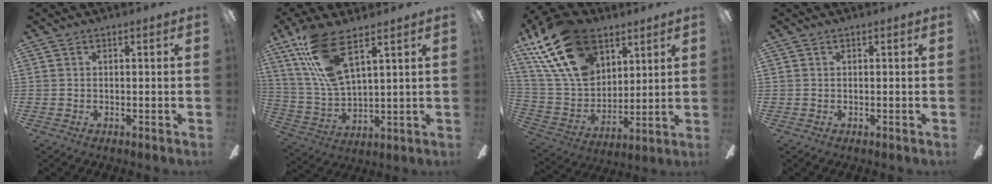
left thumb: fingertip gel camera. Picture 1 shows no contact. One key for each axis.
{"total": 14.6, "fx": 8.9, "fy": 4.7, "fz": 10.6, "tx": -0.241, "ty": -0.033, "tz": 0.159}
{"total": 23.4, "fx": 13.3, "fy": 13.7, "fz": 13.5, "tx": -0.288, "ty": -0.053, "tz": 0.242}
{"total": 0.0}